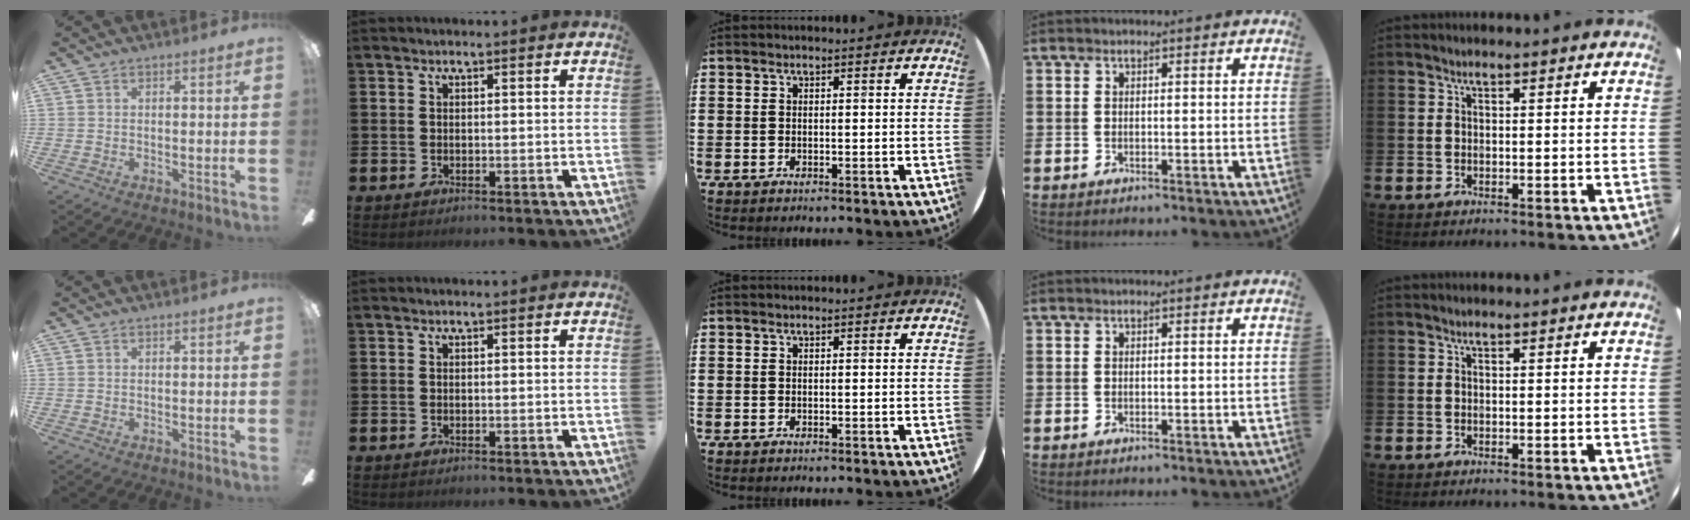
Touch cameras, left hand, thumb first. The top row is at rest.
{}